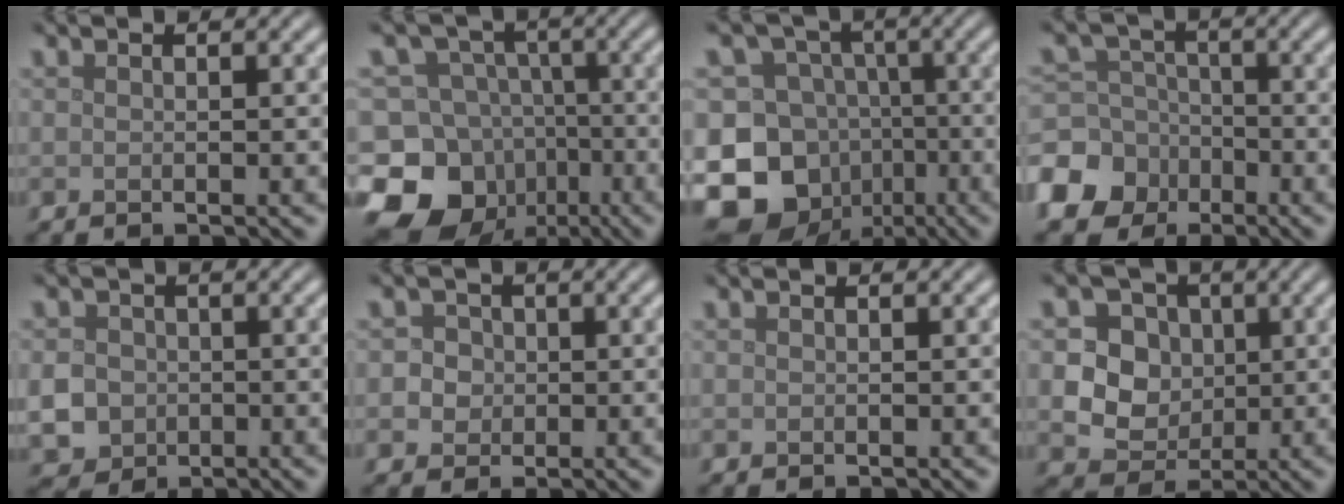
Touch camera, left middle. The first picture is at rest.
{"total": 15.4, "force": [-7.5, 12.7, 4.5], "torque": [-0.117, -0.024, -0.131]}
{"total": 16.2, "force": [-6.9, 13.5, 5.7], "torque": [-0.140, -0.031, -0.122]}
{"total": 8.5, "force": [-4.5, 6.9, 1.9], "torque": [-0.043, -0.019, -0.105]}
{"total": 4.4, "force": [-0.8, 4.0, 1.6], "torque": [-0.036, -0.009, -0.022]}
{"total": 3.5, "force": [0.6, 3.2, 1.3], "torque": [-0.001, 0.022, -0.005]}
{"total": 0.0}
{"total": 6.4, "force": [1.2, 5.5, 3.0], "torque": [-0.045, 0.013, 0.012]}